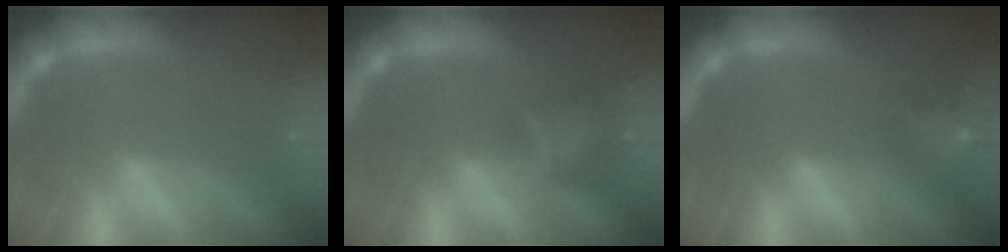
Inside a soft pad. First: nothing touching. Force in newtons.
{"total": 3.4}
{"total": 4.0}